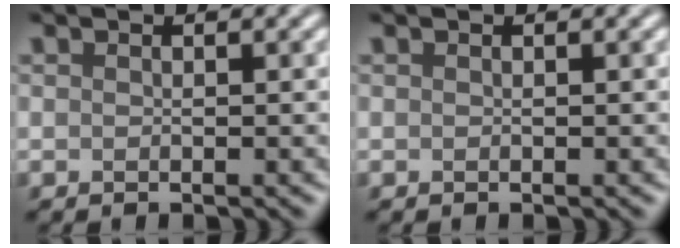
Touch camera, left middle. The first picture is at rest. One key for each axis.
{"total": 0.0}